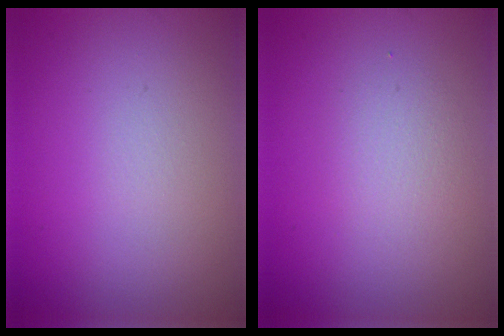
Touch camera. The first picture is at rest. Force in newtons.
{"total": 1.7, "press": 1.7, "slide": 0.1}